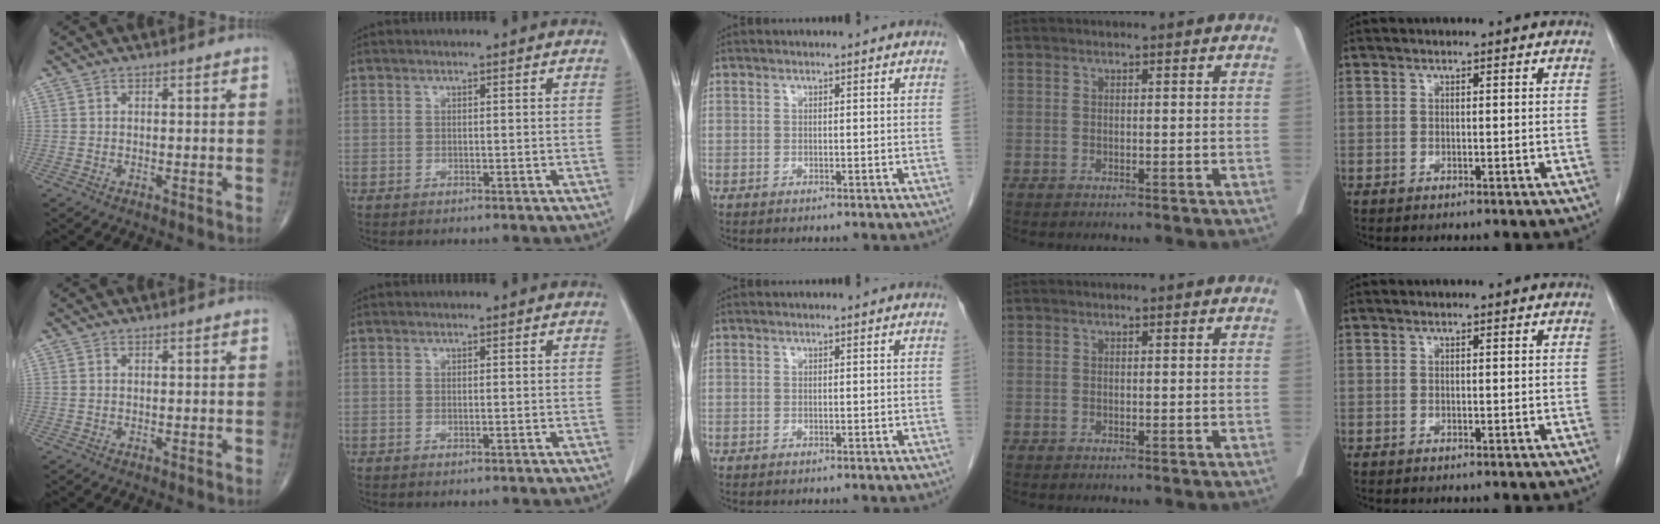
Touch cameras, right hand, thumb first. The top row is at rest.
{}